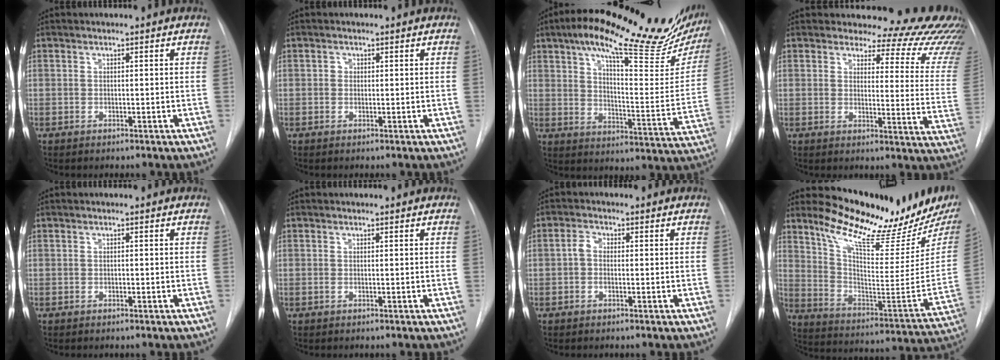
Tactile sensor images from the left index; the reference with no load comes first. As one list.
[{"total": 0.6, "force": [0.1, 0.6, 0.2], "torque": [0.000, 0.003, 0.002]}, {"total": 28.9, "force": [21.0, 6.8, 18.7], "torque": [-0.266, 0.004, 0.271]}, {"total": 17.6, "force": [17.0, 3.2, 3.0], "torque": [-0.009, -0.130, 0.165]}, {"total": 0.0}, {"total": 0.0}, {"total": 1.8, "force": [-0.2, 1.1, 1.4], "torque": [-0.024, 0.005, -0.007]}, {"total": 23.2, "force": [19.3, 4.6, 12.1], "torque": [-0.187, -0.067, 0.272]}]